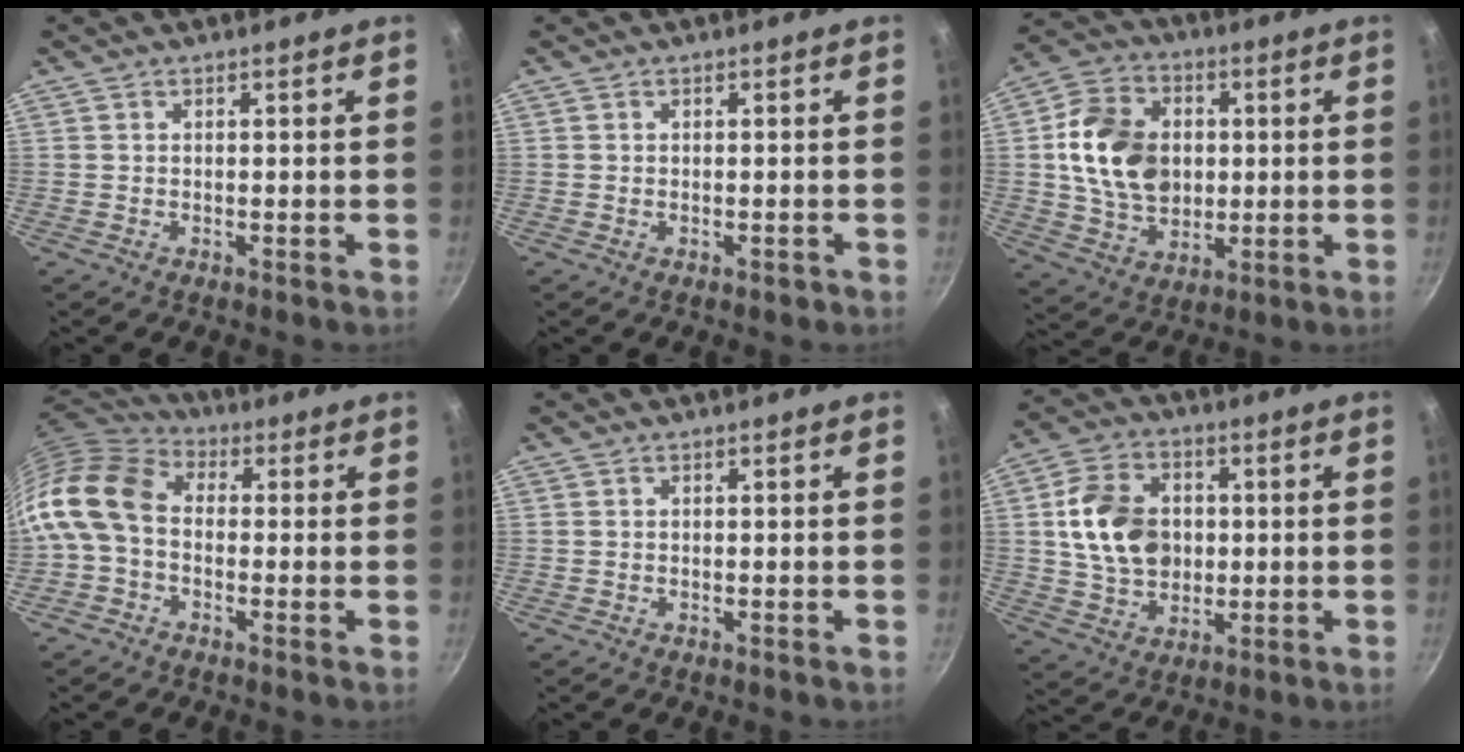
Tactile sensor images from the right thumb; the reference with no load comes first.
{"total": 0.8, "force": [-0.4, 0.3, 0.6], "torque": [-0.006, 0.002, -0.005]}
{"total": 16.2, "force": [1.5, 12.3, 10.5], "torque": [-0.163, 0.005, 0.027]}
{"total": 14.5, "force": [-1.0, 10.6, 9.8], "torque": [-0.196, 0.035, -0.042]}
{"total": 0.0}
{"total": 14.1, "force": [1.4, 10.7, 9.0], "torque": [-0.140, 0.008, 0.026]}